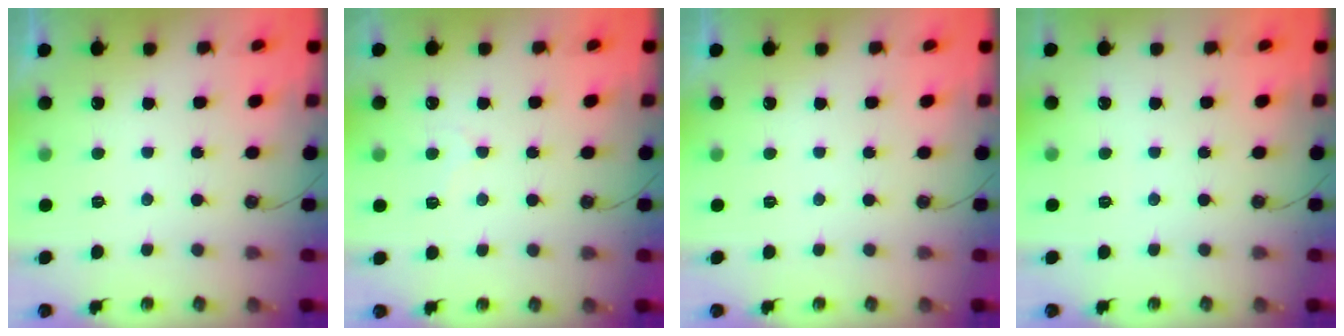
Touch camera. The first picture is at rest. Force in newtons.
{"total": 5.6, "press": 5.5, "slide": 0.7}
{"total": 0.0}
{"total": 2.5, "press": 2.5, "slide": 0.3}